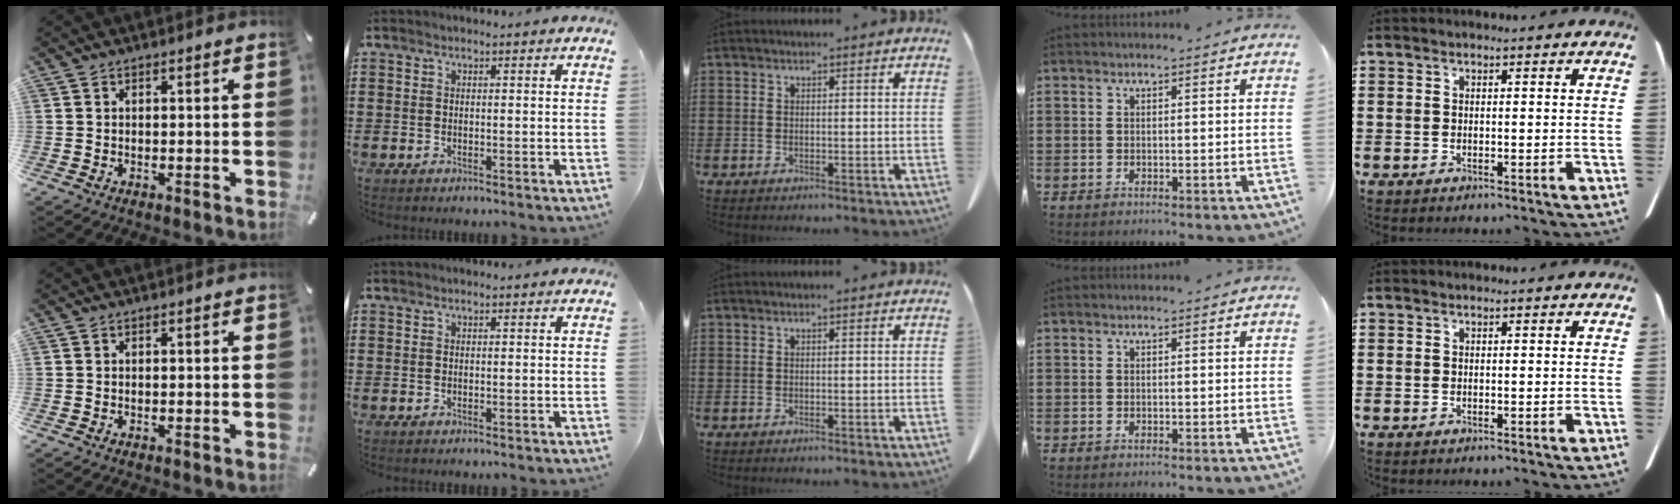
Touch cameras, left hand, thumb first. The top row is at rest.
{}